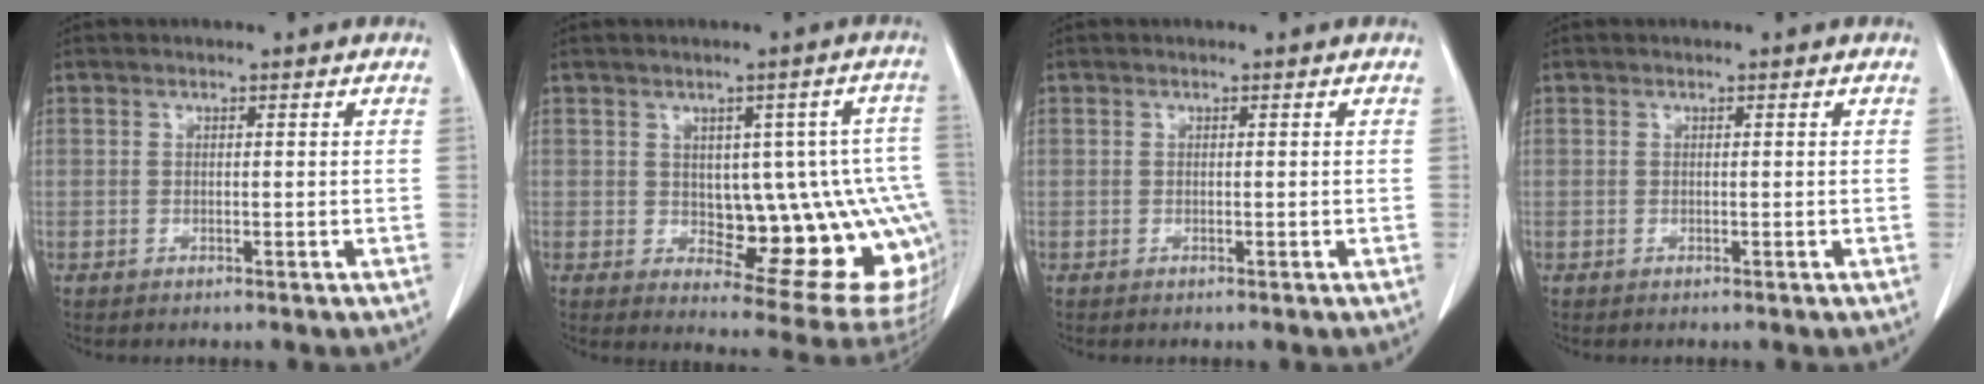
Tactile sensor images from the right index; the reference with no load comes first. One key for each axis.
{"total": 16.0, "fx": -1.2, "fy": 5.9, "fz": 14.9, "tx": -0.129, "ty": 0.017, "tz": 0.006}
{"total": 0.0}
{"total": 0.0}